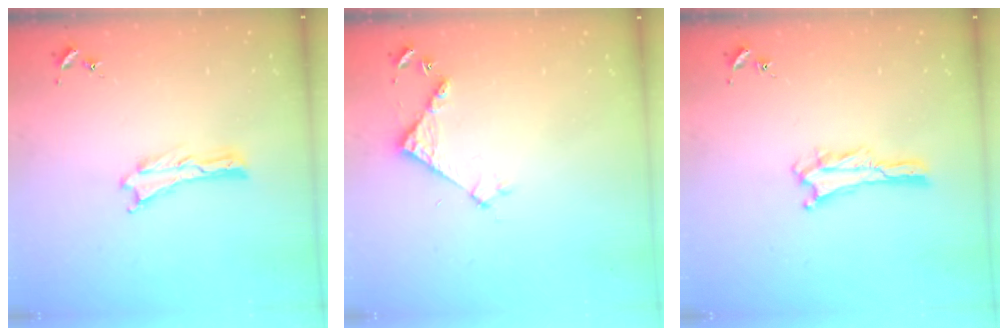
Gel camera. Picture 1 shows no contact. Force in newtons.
{"total": 4.0, "press": 4.0, "slide": 0.3}
{"total": 1.3, "press": 1.3, "slide": 0.4}